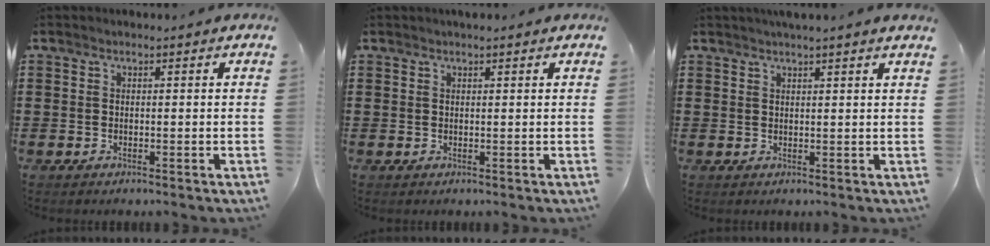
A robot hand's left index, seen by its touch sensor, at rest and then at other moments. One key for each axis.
{"total": 0.9, "fx": 0.8, "fy": 0.0, "fz": 0.5, "tx": -0.011, "ty": 0.001, "tz": 0.015}
{"total": 2.0, "fx": 1.8, "fy": -0.4, "fz": 0.7, "tx": -0.015, "ty": 0.001, "tz": 0.035}